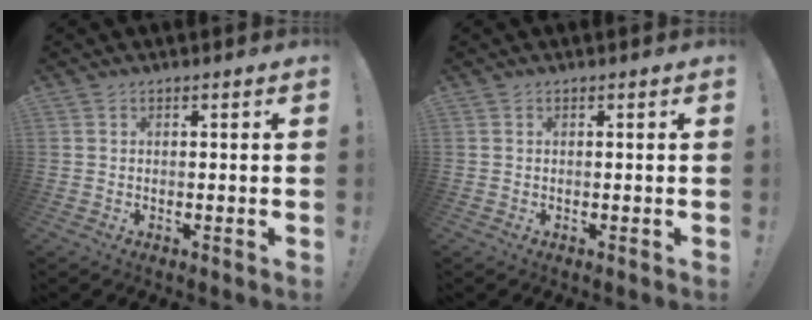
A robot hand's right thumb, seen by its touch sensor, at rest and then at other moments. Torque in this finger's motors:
{"motor_torque": [0.00, 0.00, 0.00, -0.01, 0.01]}